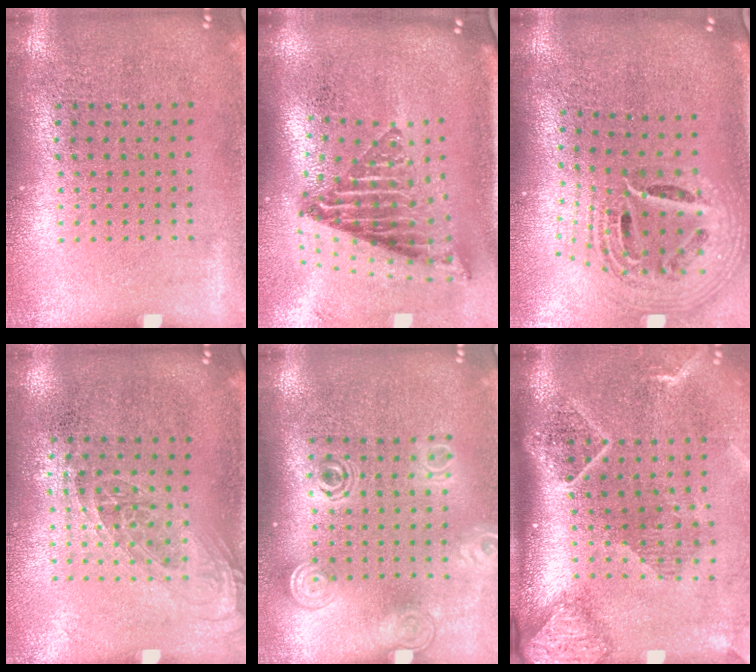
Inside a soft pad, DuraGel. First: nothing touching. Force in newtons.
{"total": 2.2, "press": 1.5, "slide": 1.6}
{"total": 2.6, "press": 1.9, "slide": 1.9}
{"total": 1.2, "press": 0.9, "slide": 0.7}
{"total": 1.5, "press": 1.3, "slide": 0.9}
{"total": 2.7, "press": 2.0, "slide": 1.8}